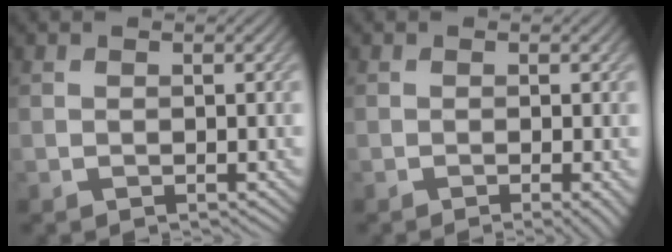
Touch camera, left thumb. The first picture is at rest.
{"total": 2.2, "force": [-0.8, 0.3, 2.0], "torque": [-0.026, -0.001, -0.016]}